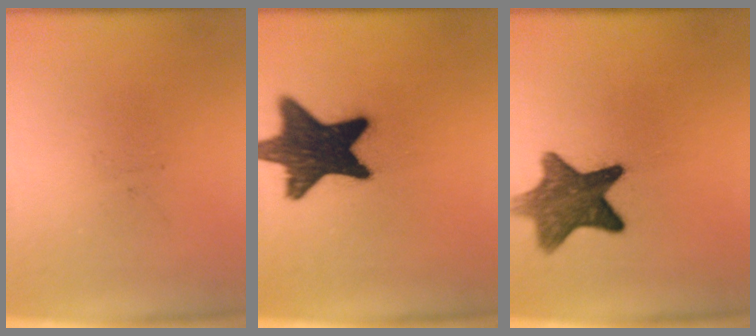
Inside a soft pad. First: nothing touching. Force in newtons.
{"total": 16.4}
{"total": 9.7}